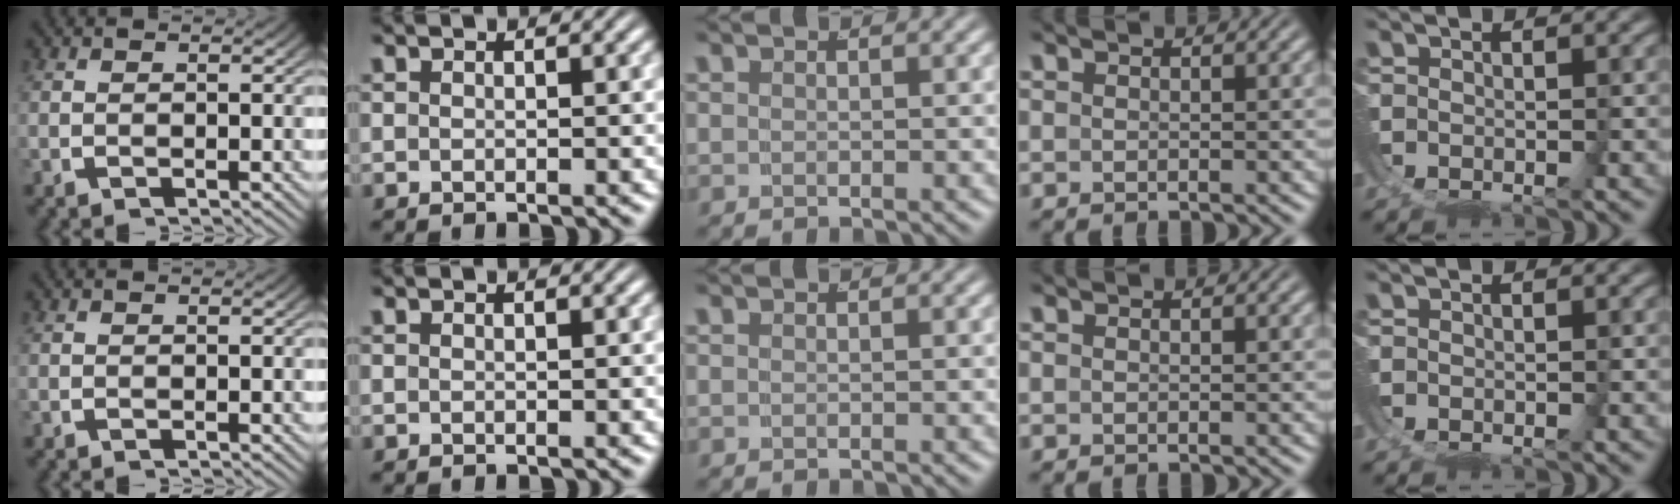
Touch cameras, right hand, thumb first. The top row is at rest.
{}